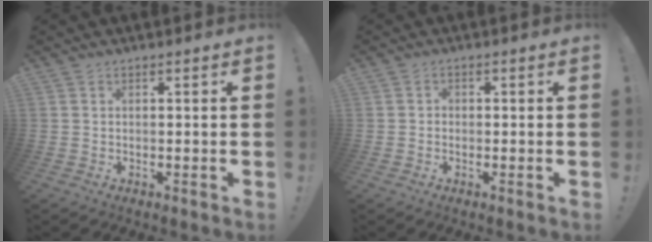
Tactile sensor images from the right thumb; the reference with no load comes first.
{"total": 1.3, "force": [-0.7, 1.0, 0.3], "torque": [-0.008, 0.006, -0.013]}